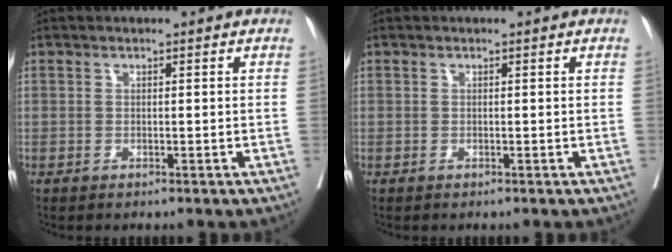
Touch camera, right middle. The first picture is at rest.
{"total": 0.0}